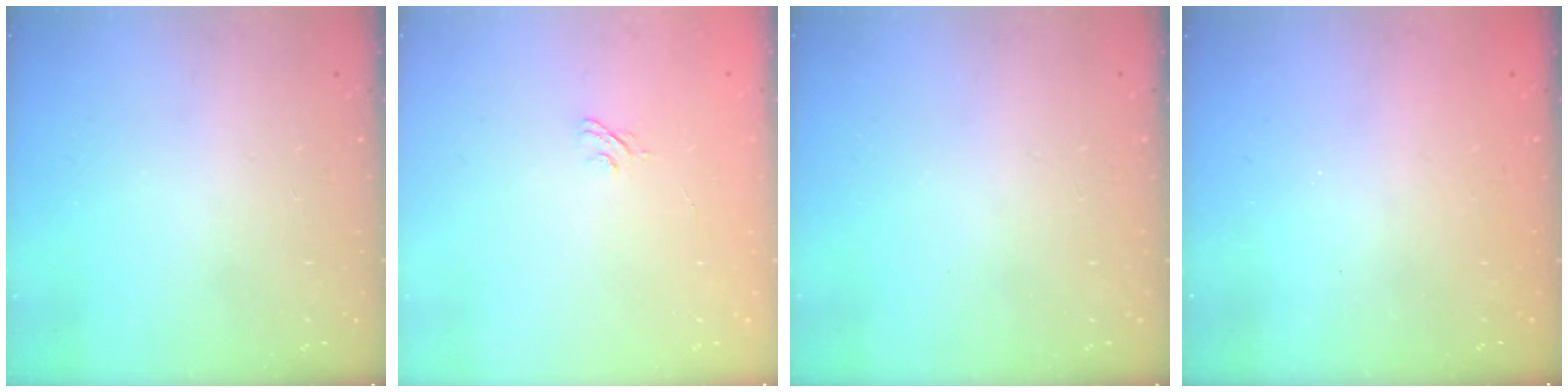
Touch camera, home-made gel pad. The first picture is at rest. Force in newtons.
{"total": 3.6, "press": 3.4, "slide": 1.2}
{"total": 0.0}
{"total": 2.4, "press": 2.2, "slide": 0.8}